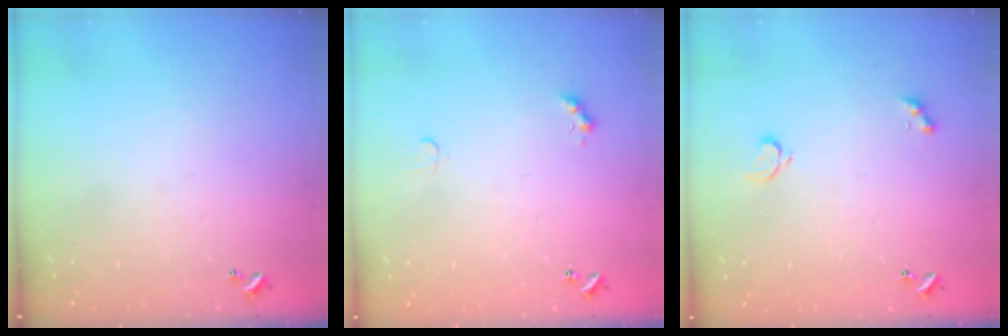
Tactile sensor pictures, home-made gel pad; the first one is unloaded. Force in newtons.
{"total": 2.4, "press": 2.3, "slide": 0.5}
{"total": 2.1, "press": 2.1, "slide": 0.5}